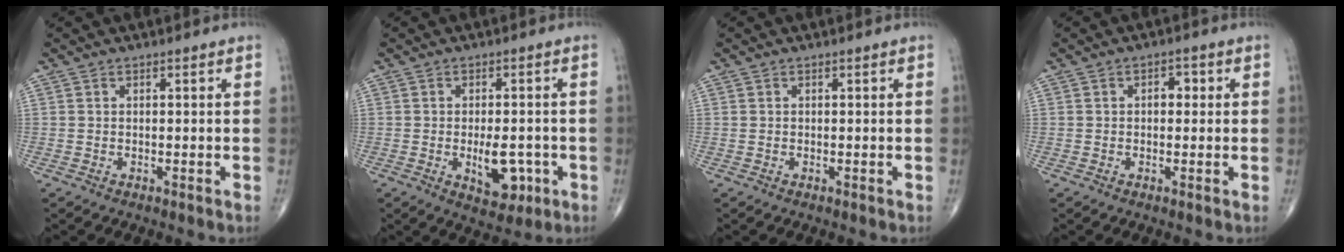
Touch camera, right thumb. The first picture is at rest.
{"total": 7.1, "force": [-1.8, 3.7, 5.8], "torque": [-0.066, 0.001, -0.017]}
{"total": 0.0}
{"total": 2.4, "force": [0.3, 1.6, 1.8], "torque": [-0.012, 0.007, -0.002]}